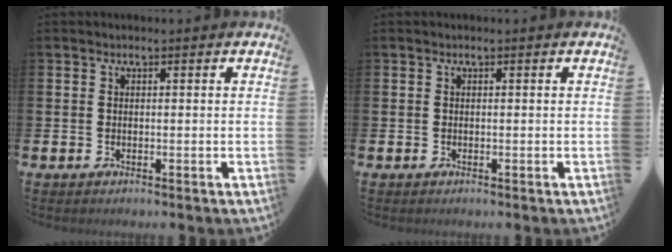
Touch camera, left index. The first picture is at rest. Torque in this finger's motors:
{"motor_torque": [0.00, 0.00, 0.00, 0.00]}